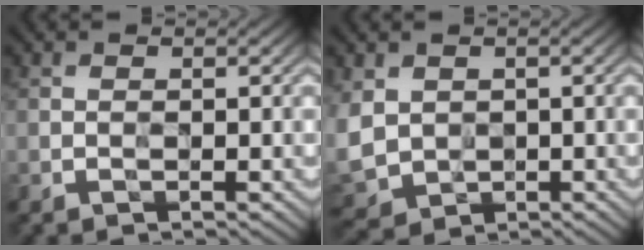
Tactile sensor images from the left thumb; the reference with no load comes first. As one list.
[{"total": 6.1, "force": [0.8, 5.0, 3.3], "torque": [-0.123, -0.017, 0.016]}]